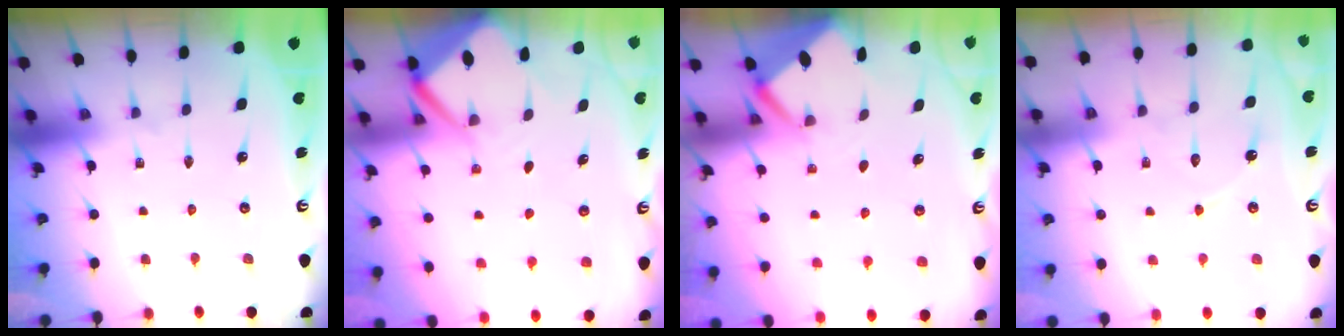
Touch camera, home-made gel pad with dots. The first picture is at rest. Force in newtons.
{"total": 5.5, "press": 5.4, "slide": 0.6}
{"total": 2.2, "press": 2.2, "slide": 0.2}
{"total": 5.5, "press": 5.5, "slide": 0.6}